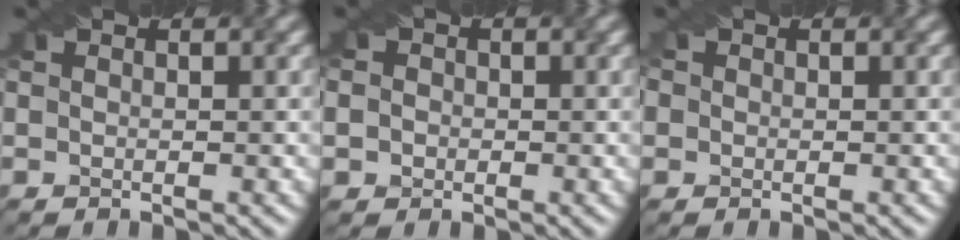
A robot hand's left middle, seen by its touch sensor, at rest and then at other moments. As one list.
[{"total": 3.9, "force": [0.9, 3.4, 1.5], "torque": [-0.018, 0.033, -0.009]}, {"total": 1.6, "force": [0.6, 1.3, 0.6], "torque": [-0.006, 0.018, -0.002]}]